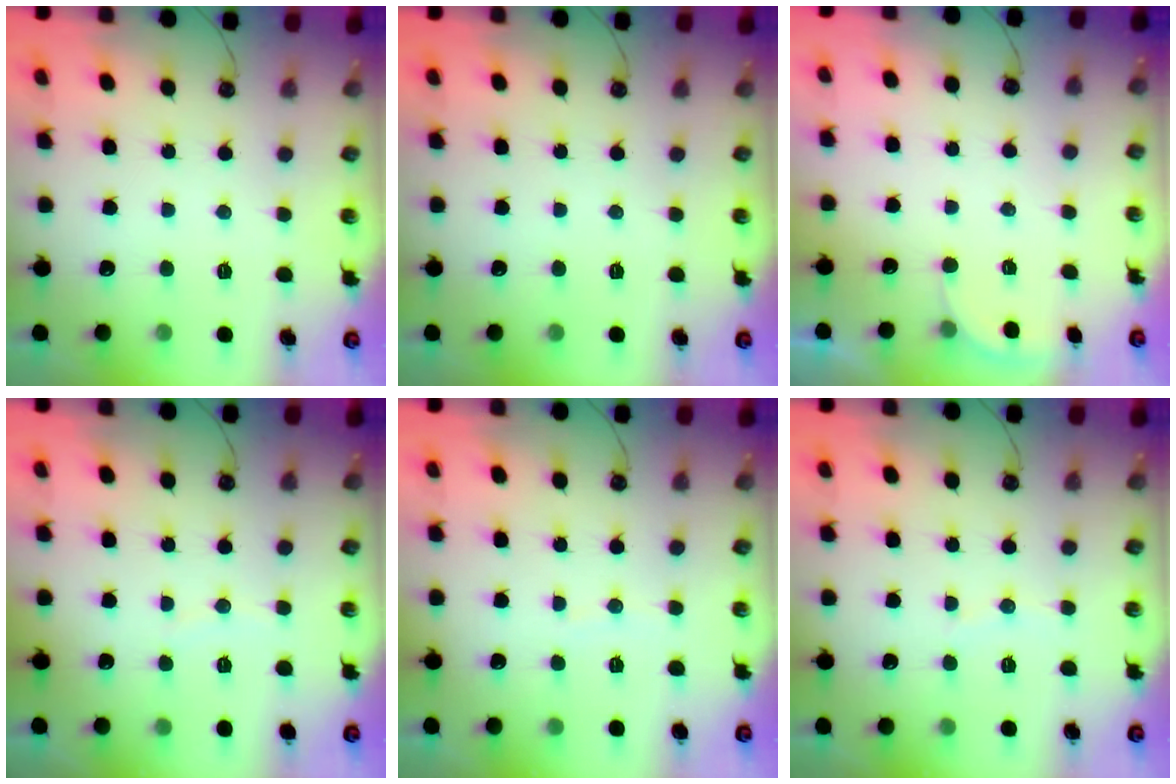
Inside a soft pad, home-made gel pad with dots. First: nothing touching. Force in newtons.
{"total": 0.0}
{"total": 2.1, "press": 2.1, "slide": 0.6}
{"total": 3.4, "press": 3.3, "slide": 0.4}
{"total": 2.7, "press": 2.7, "slide": 0.3}
{"total": 4.0, "press": 4.0, "slide": 0.4}